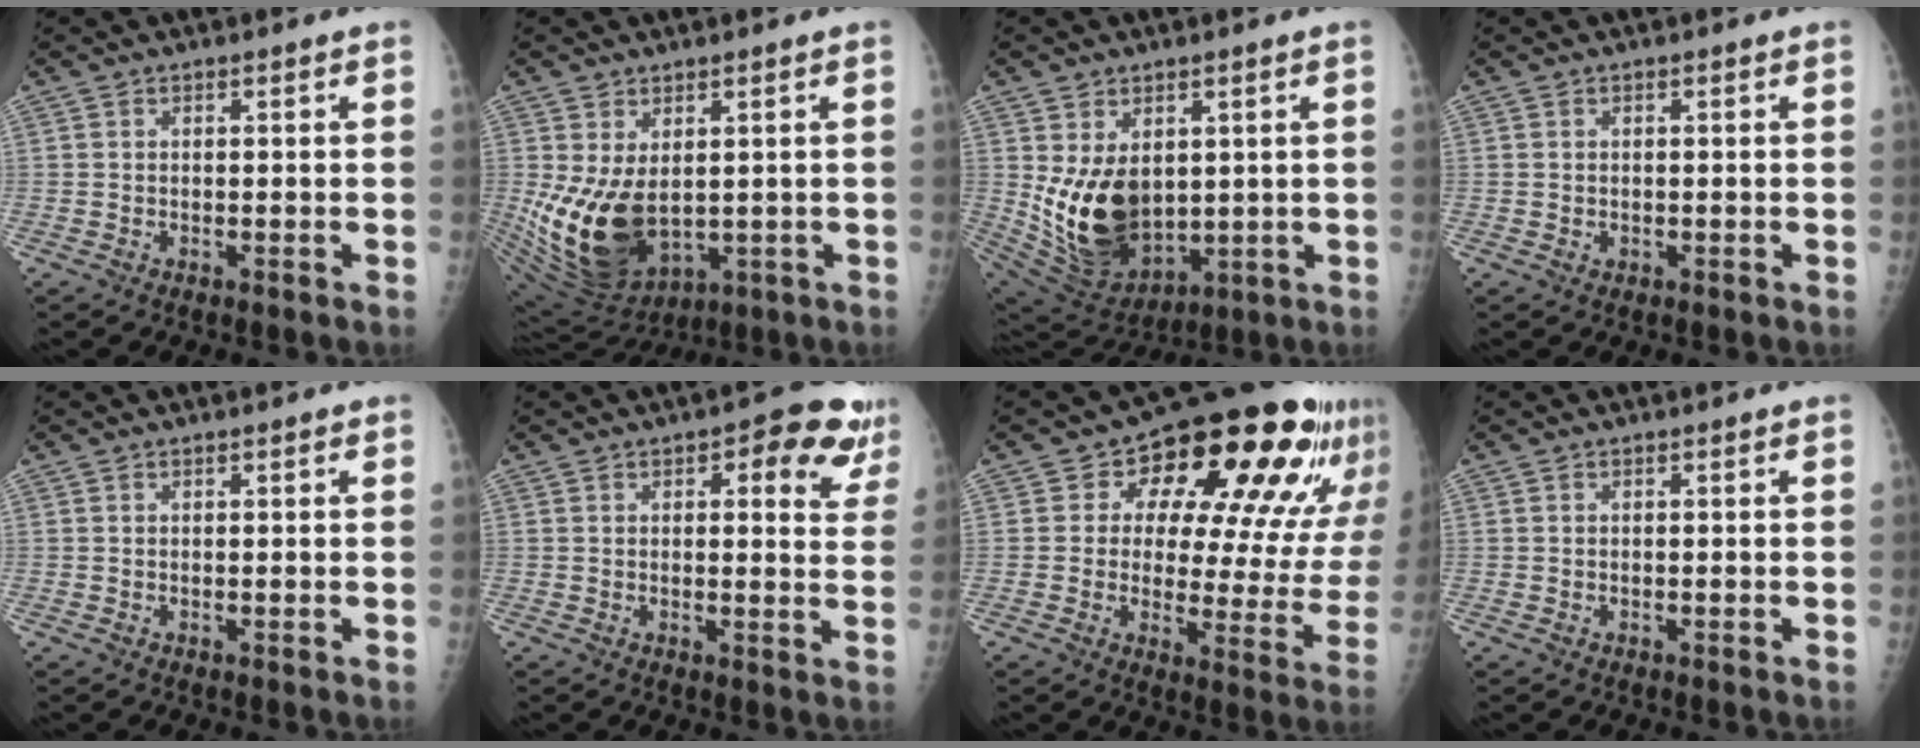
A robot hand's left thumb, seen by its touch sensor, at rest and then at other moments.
{"total": 14.5, "force": [0.3, 9.4, 11.0], "torque": [-0.194, -0.025, 0.037]}
{"total": 14.9, "force": [1.6, 10.3, 10.6], "torque": [-0.154, -0.031, 0.061]}
{"total": 0.8, "force": [0.0, 0.7, 0.3], "torque": [-0.005, 0.000, 0.001]}
{"total": 0.5, "force": [0.3, 0.2, 0.4], "torque": [-0.006, -0.001, 0.004]}
{"total": 10.5, "force": [5.5, 4.4, 7.8], "torque": [-0.049, -0.017, 0.056]}
{"total": 24.2, "force": [12.0, 12.3, 17.0], "torque": [-0.185, -0.018, 0.155]}
{"total": 0.0}